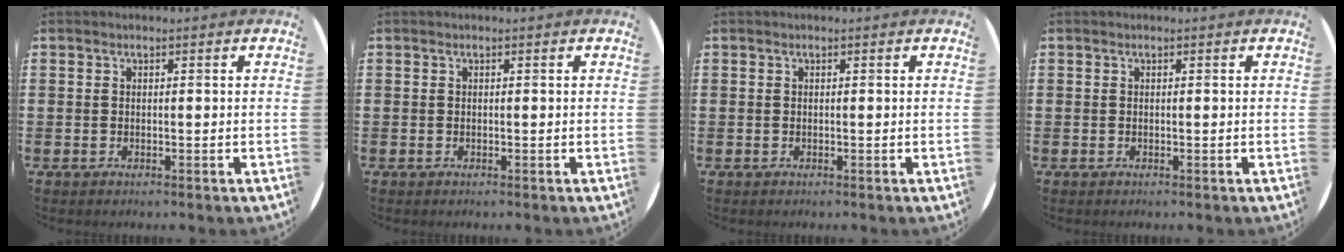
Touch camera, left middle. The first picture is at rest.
{"total": 0.0}
{"total": 0.0}
{"total": 0.0}